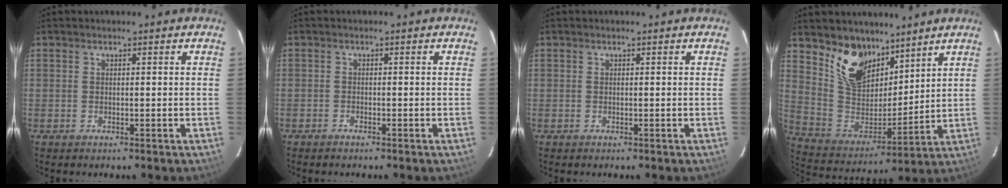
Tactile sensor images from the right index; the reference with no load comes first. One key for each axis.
{"total": 0.7, "fx": -0.7, "fy": 0.1, "fz": 0.2, "tx": -0.006, "ty": 0.002, "tz": -0.016}
{"total": 0.0}
{"total": 14.0, "fx": 9.8, "fy": 7.7, "fz": 6.3, "tx": -0.131, "ty": -0.005, "tz": 0.197}